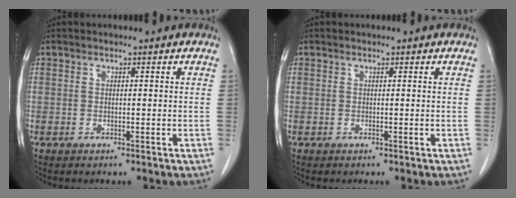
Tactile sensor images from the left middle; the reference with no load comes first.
{"total": 0.0}